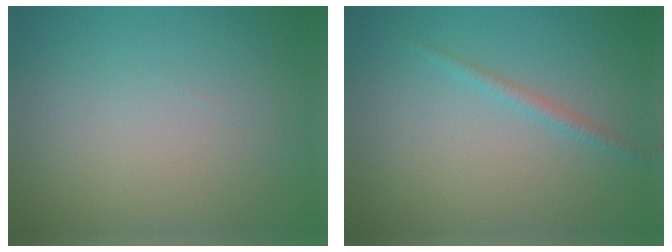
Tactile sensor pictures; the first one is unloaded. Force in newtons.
{"total": 1.2, "press": 1.2, "slide": 0.1}